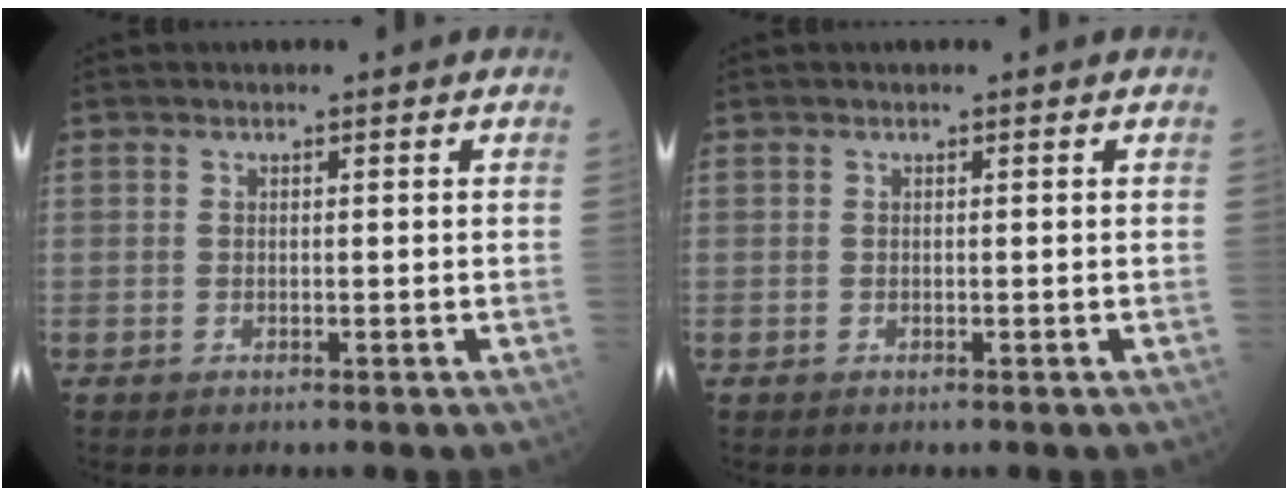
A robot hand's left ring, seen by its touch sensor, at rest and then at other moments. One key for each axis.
{"total": 0.0}